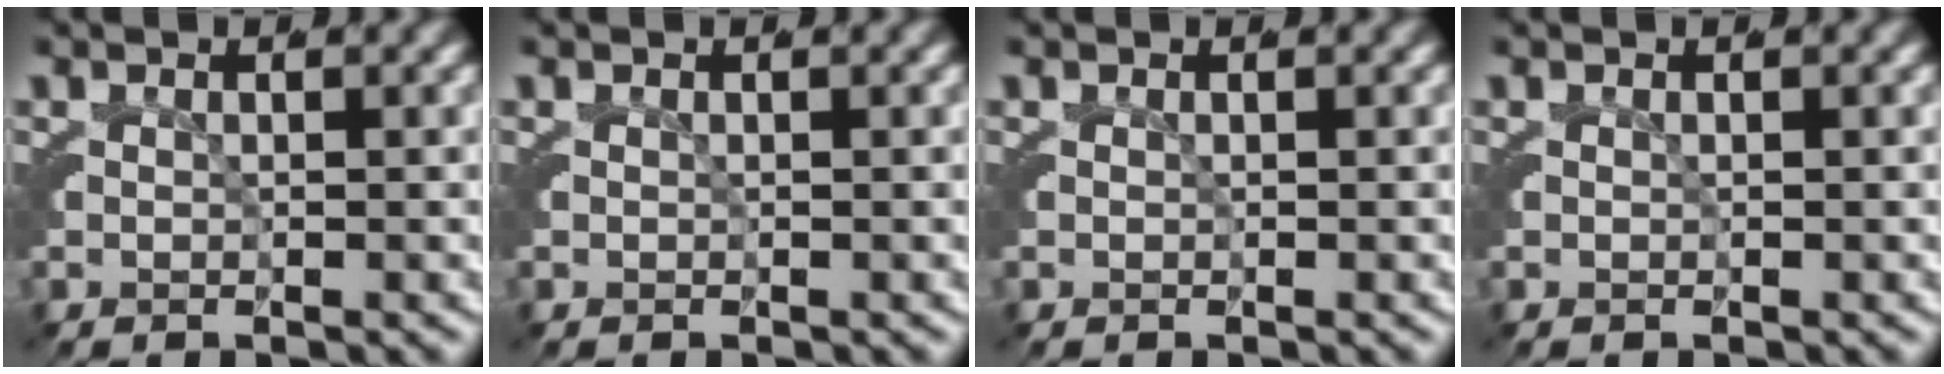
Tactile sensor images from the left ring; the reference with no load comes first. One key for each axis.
{"total": 0.0}
{"total": 0.0}
{"total": 0.0}